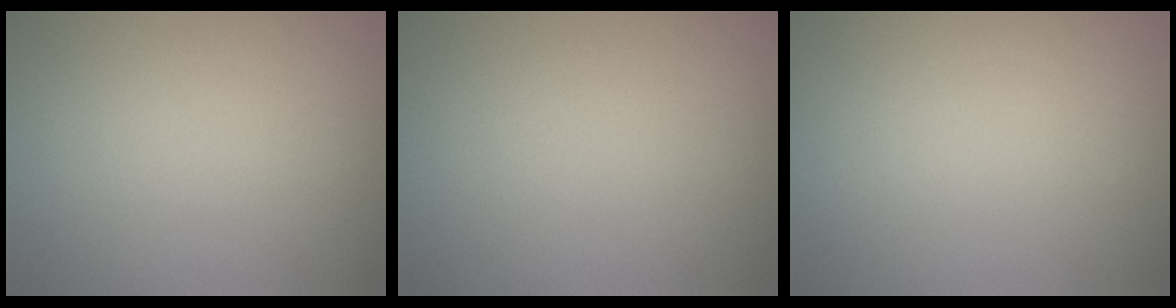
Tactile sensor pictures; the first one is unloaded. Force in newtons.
{"total": 0.0}
{"total": 0.0}